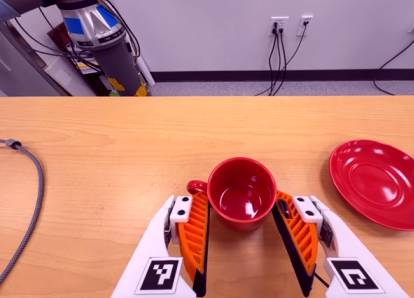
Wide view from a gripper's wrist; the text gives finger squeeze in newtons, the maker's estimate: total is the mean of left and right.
{"total": 0.7, "left": 0.5, "right": 0.9}